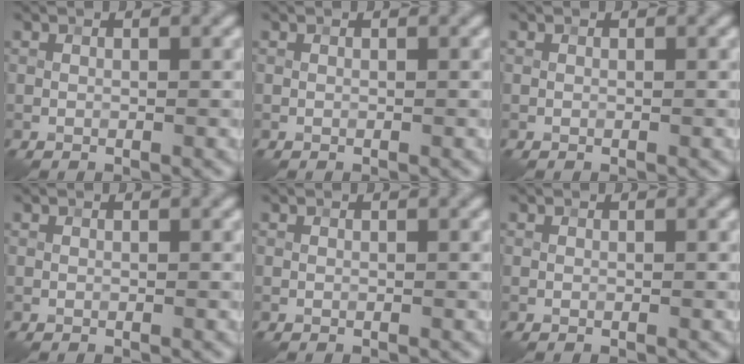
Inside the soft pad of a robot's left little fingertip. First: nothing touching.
{"total": 0.0}
{"total": 0.0}
{"total": 0.0}
{"total": 0.0}
{"total": 0.0}